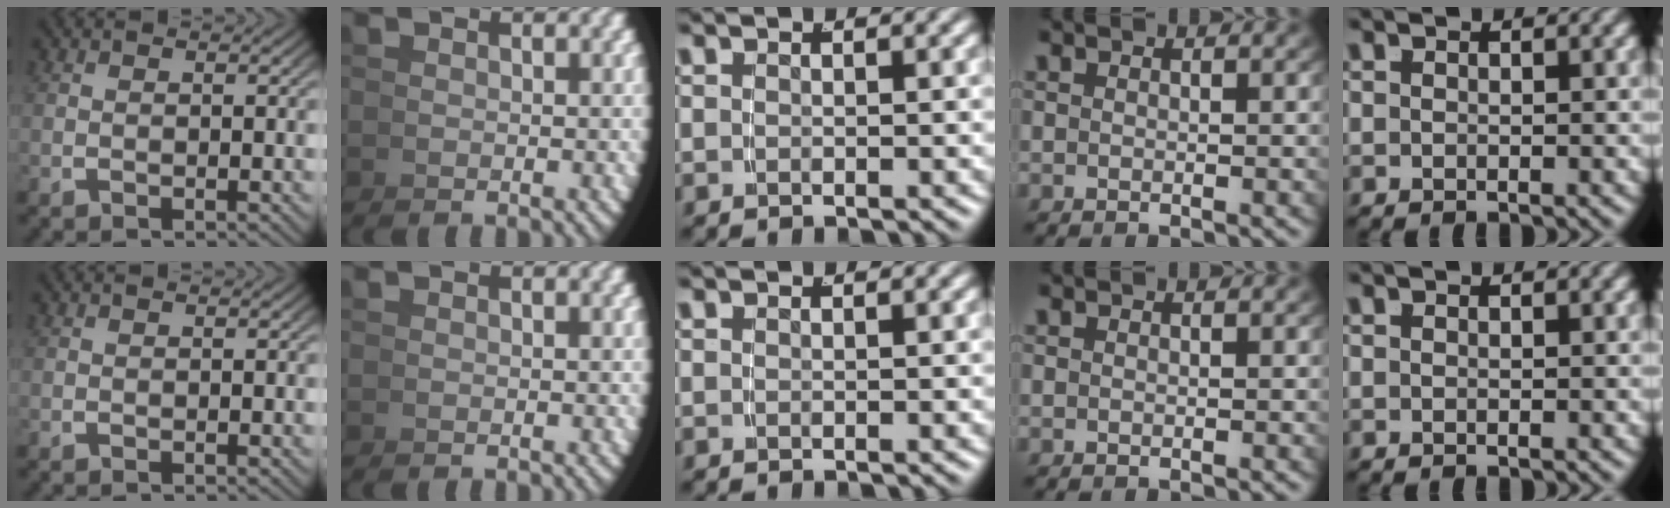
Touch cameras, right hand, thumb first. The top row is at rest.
{}